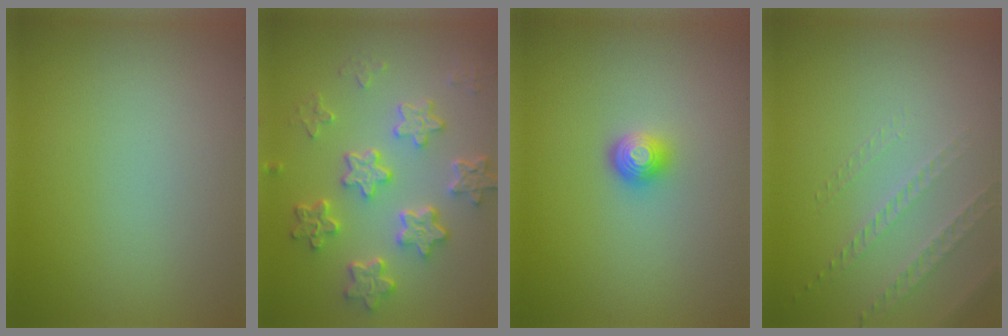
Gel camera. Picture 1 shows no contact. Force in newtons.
{"total": 6.0, "press": 4.6, "slide": 3.8}
{"total": 1.8, "press": 1.3, "slide": 1.2}
{"total": 1.4, "press": 1.0, "slide": 0.9}